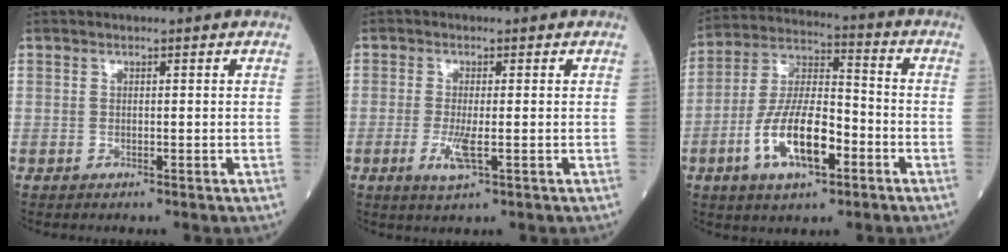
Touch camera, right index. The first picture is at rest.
{"total": 3.7, "force": [-1.0, 0.5, 3.5], "torque": [-0.076, -0.009, -0.017]}
{"total": 13.3, "force": [-5.1, 4.6, 11.5], "torque": [-0.232, 0.007, -0.092]}